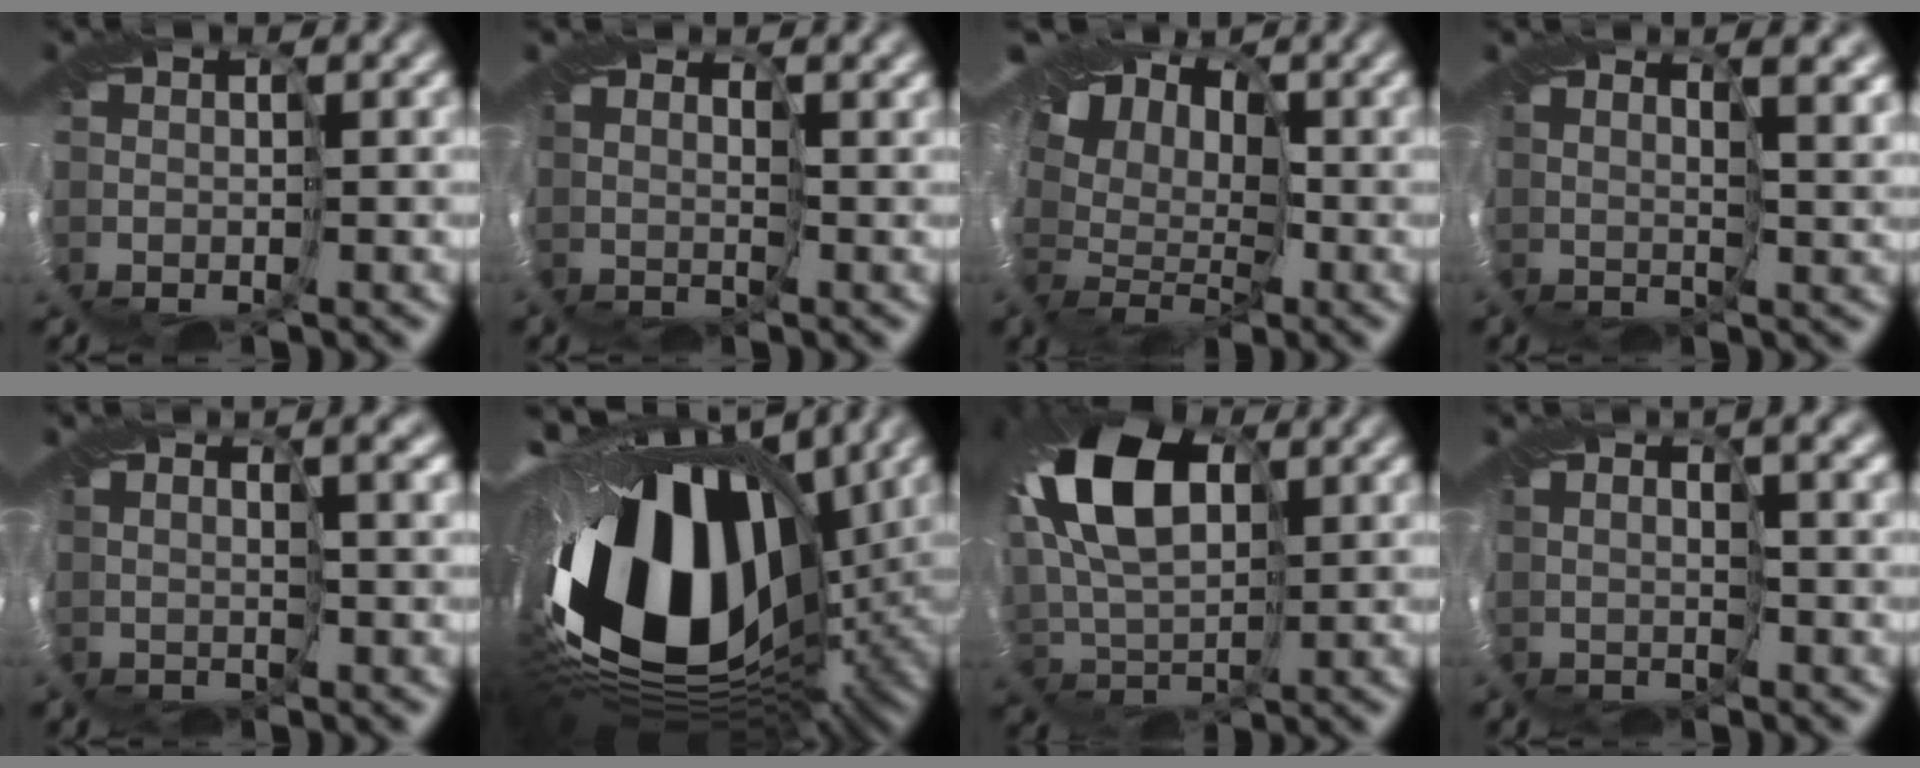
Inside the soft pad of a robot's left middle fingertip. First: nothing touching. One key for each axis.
{"total": 2.1, "fx": 2.0, "fy": 0.5, "fz": -0.4, "tx": -0.001, "ty": 0.004, "tz": 0.041}
{"total": 15.3, "fx": 3.6, "fy": 10.5, "fz": 10.6, "tx": -0.166, "ty": 0.031, "tz": 0.027}
{"total": 5.1, "fx": 4.3, "fy": 1.6, "fz": 2.2, "tx": -0.044, "ty": 0.005, "tz": 0.083}
{"total": 3.2, "fx": 2.8, "fy": 0.7, "fz": 1.5, "tx": -0.031, "ty": 0.009, "tz": 0.054}
{"total": 18.8, "fx": 0.3, "fy": 11.7, "fz": 14.7, "tx": -0.296, "ty": -0.081, "tz": 0.023}
{"total": 10.5, "fx": 3.9, "fy": 5.9, "fz": 7.8, "tx": -0.181, "ty": 0.027, "tz": 0.063}
{"total": 3.2, "fx": 2.6, "fy": 0.9, "fz": 1.6, "tx": -0.031, "ty": 0.011, "tz": 0.049}